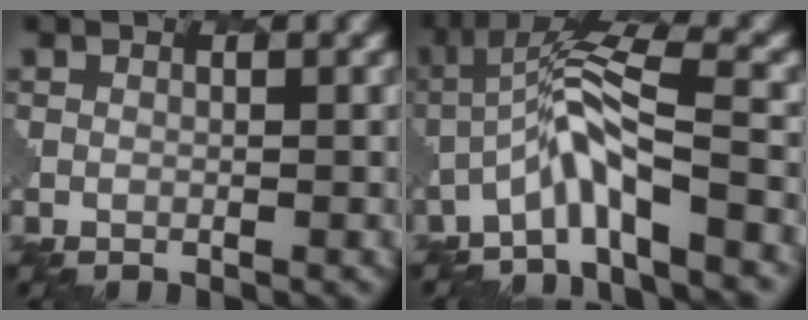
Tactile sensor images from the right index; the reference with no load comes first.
{"total": 5.5, "force": [-2.9, 0.8, 4.6], "torque": [-0.087, 0.015, -0.062]}